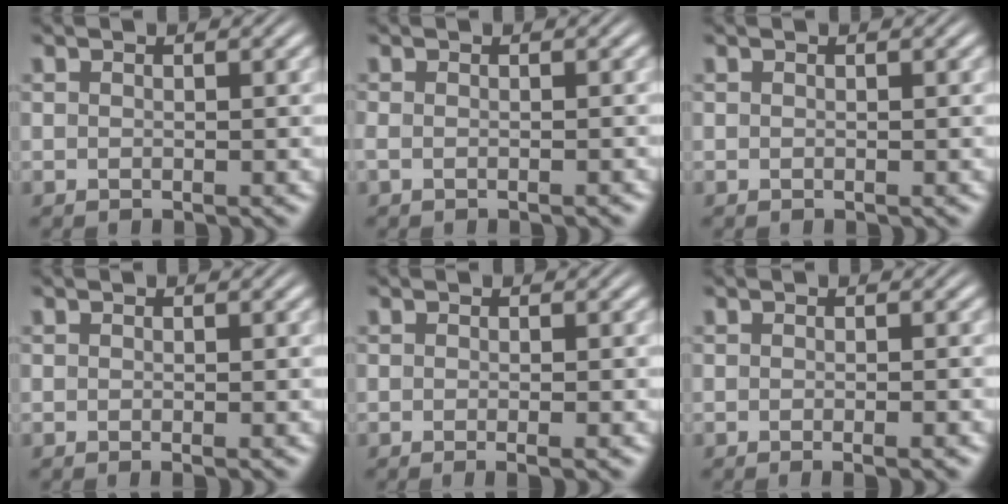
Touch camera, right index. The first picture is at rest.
{"total": 1.2, "force": [-0.9, 0.7, 0.5], "torque": [-0.020, -0.006, -0.013]}
{"total": 0.0}
{"total": 0.0}
{"total": 1.1, "force": [-0.8, 0.0, 0.8], "torque": [-0.012, 0.001, -0.014]}
{"total": 1.2, "force": [-0.9, 0.0, 0.7], "torque": [-0.009, 0.003, -0.017]}